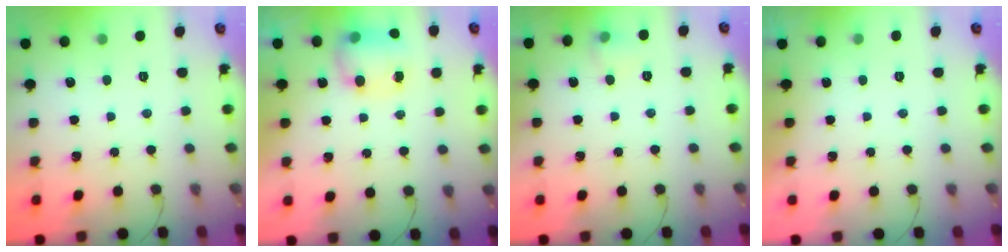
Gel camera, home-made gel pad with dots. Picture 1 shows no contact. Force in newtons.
{"total": 8.0, "press": 8.0, "slide": 0.4}
{"total": 5.5, "press": 5.3, "slide": 1.5}
{"total": 0.0}